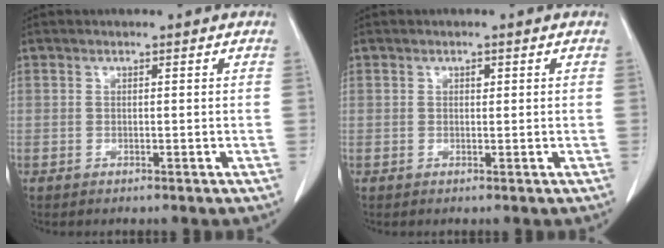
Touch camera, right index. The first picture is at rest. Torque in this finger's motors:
{"motor_torque": [0.00, 0.00, -0.01, 0.00]}